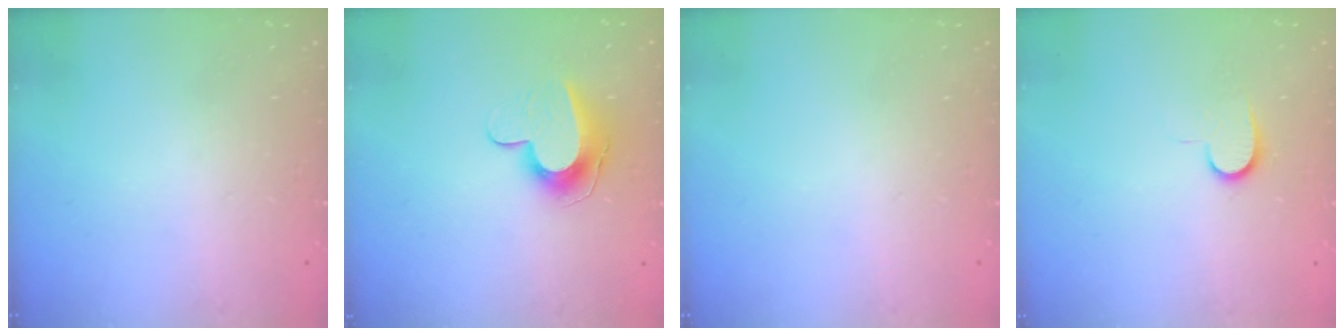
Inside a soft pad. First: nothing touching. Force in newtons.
{"total": 11.8, "press": 11.8, "slide": 0.6}
{"total": 0.0}
{"total": 6.4, "press": 6.3, "slide": 0.7}